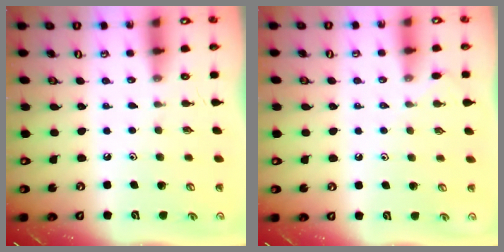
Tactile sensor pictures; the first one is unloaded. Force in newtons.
{"total": 3.6, "press": 3.5, "slide": 0.6}